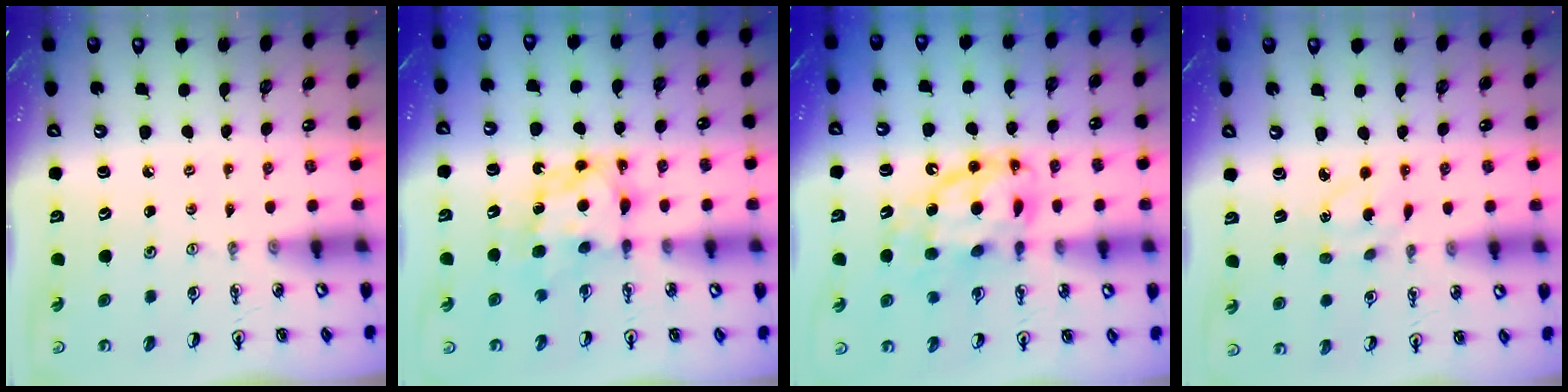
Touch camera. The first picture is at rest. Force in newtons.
{"total": 7.0, "press": 7.0, "slide": 0.4}
{"total": 12.9, "press": 12.8, "slide": 1.0}
{"total": 4.0, "press": 3.9, "slide": 0.6}